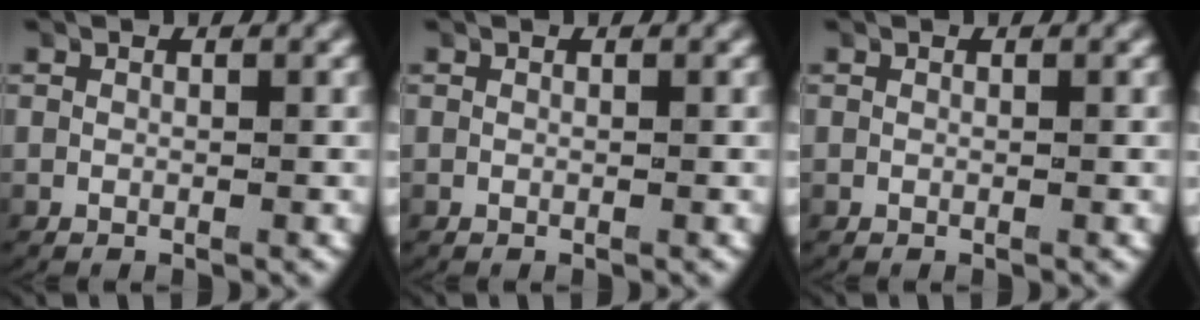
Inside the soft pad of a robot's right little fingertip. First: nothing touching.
{"total": 0.0}
{"total": 0.0}